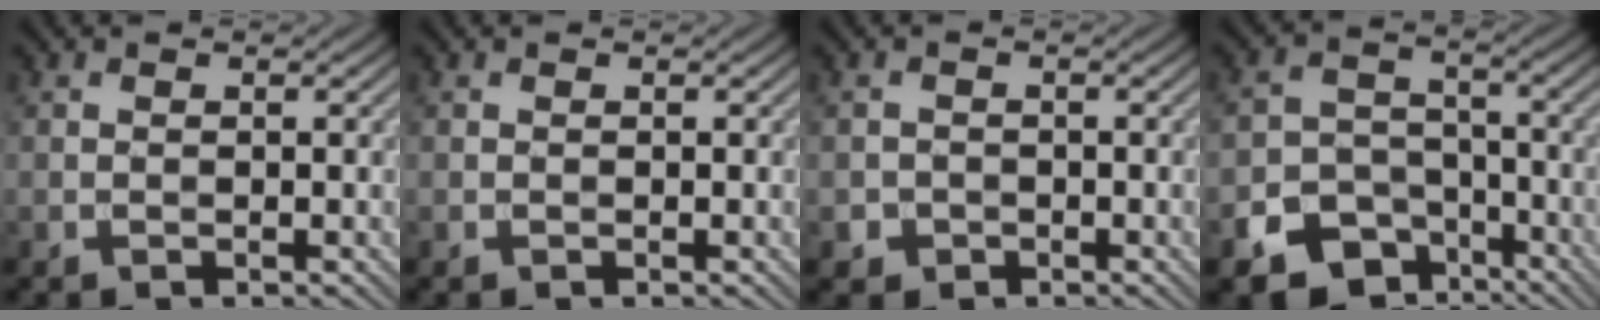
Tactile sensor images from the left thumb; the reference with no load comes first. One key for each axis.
{"total": 0.0}
{"total": 1.6, "fx": -0.8, "fy": 1.4, "fz": 0.3, "tx": 0.000, "ty": -0.006, "tz": -0.017}
{"total": 9.8, "fx": -6.2, "fy": 6.8, "fz": 3.4, "tx": -0.062, "ty": -0.022, "tz": -0.107}